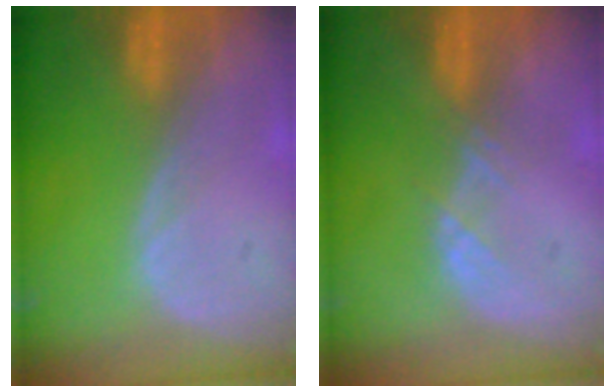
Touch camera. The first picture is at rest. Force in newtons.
{"total": 1.9, "press": 1.8, "slide": 0.8}